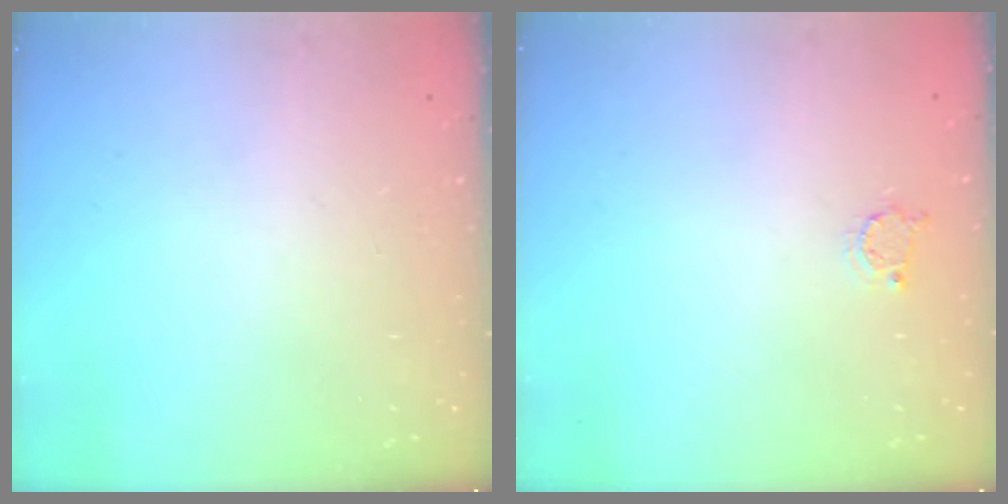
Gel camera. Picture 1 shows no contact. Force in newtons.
{"total": 3.1, "press": 3.1, "slide": 0.4}